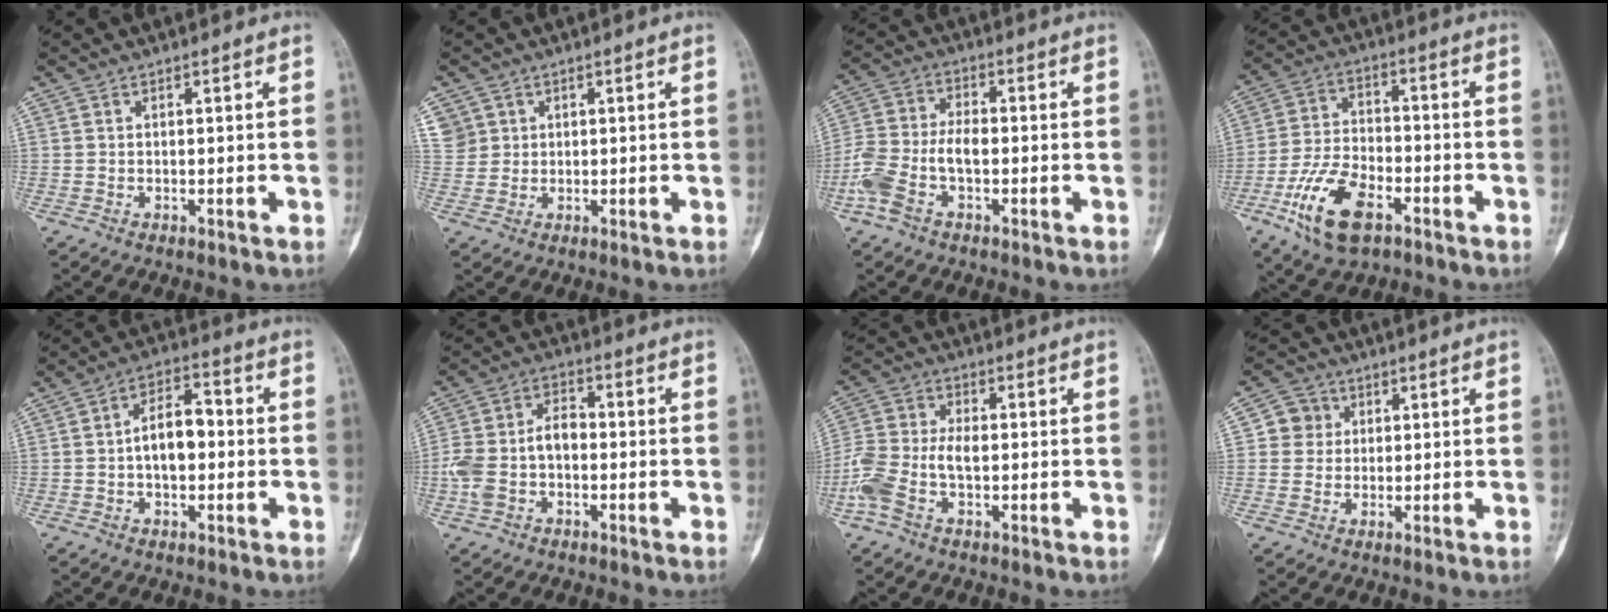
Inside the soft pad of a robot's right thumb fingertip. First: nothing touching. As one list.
[{"total": 4.2, "force": [2.1, 3.6, 0.4], "torque": [0.016, -0.004, 0.042]}, {"total": 9.5, "force": [-2.7, 5.1, 7.6], "torque": [-0.175, 0.026, -0.057]}, {"total": 13.3, "force": [-6.3, 6.9, 9.4], "torque": [-0.173, 0.021, -0.116]}, {"total": 8.4, "force": [-0.4, 4.9, 6.8], "torque": [-0.097, 0.028, -0.015]}, {"total": 9.5, "force": [-1.5, 6.2, 7.0], "torque": [-0.143, 0.037, -0.034]}, {"total": 9.3, "force": [-1.9, 5.2, 7.5], "torque": [-0.180, 0.026, -0.042]}, {"total": 4.7, "force": [1.1, 4.5, 0.8], "torque": [0.018, 0.004, 0.012]}]